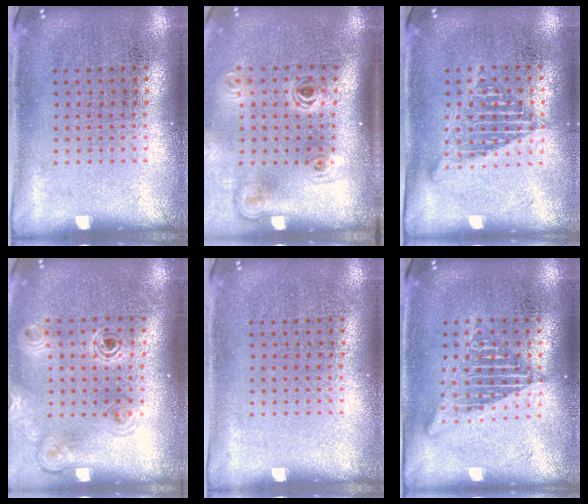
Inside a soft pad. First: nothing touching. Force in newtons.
{"total": 2.2, "press": 1.5, "slide": 1.6}
{"total": 1.3, "press": 1.2, "slide": 0.6}
{"total": 1.1, "press": 1.1, "slide": 0.1}
{"total": 0.0}
{"total": 2.7, "press": 2.7, "slide": 0.3}